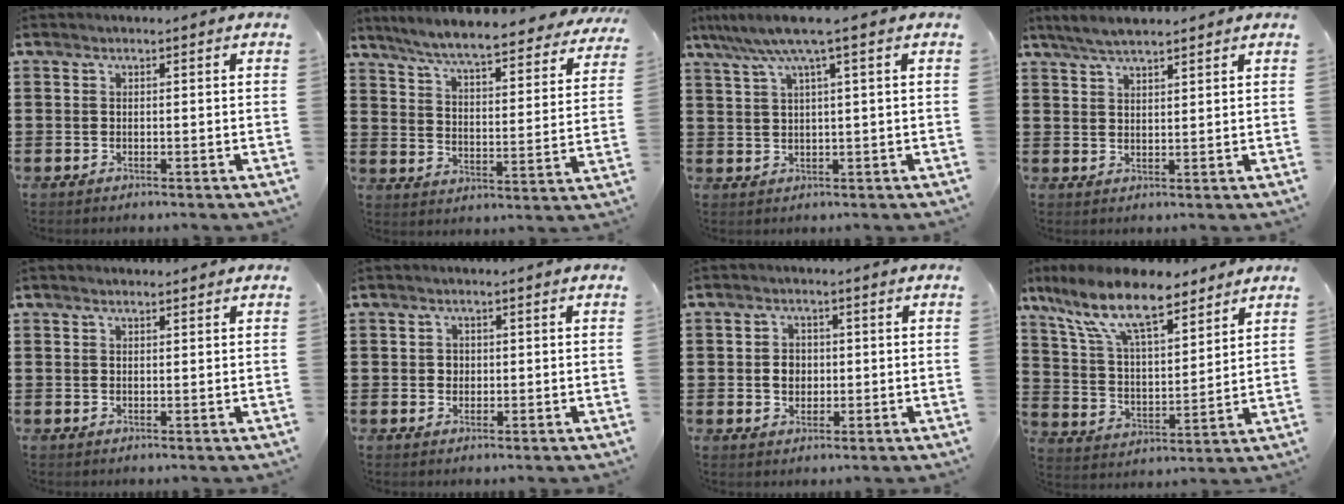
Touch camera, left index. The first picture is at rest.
{"total": 6.7, "force": [6.2, -0.5, 2.7], "torque": [-0.079, -0.047, 0.102]}
{"total": 5.2, "force": [2.5, -0.2, 4.6], "torque": [-0.094, -0.002, 0.041]}
{"total": 3.6, "force": [3.2, 0.5, 1.7], "torque": [-0.041, -0.001, 0.059]}
{"total": 1.0, "force": [0.9, 0.1, 0.4], "torque": [-0.007, 0.001, 0.017]}
{"total": 1.3, "force": [0.4, 1.1, 0.5], "torque": [-0.012, 0.007, 0.007]}
{"total": 2.9, "force": [0.0, 2.4, 1.7], "torque": [-0.031, 0.003, -0.005]}
{"total": 12.6, "force": [9.2, 3.5, 7.8], "torque": [-0.185, -0.030, 0.162]}